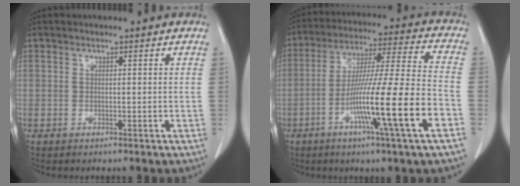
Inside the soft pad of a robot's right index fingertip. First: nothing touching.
{"total": 17.5, "force": [-6.6, -1.0, 16.2], "torque": [-0.288, -0.015, -0.117]}